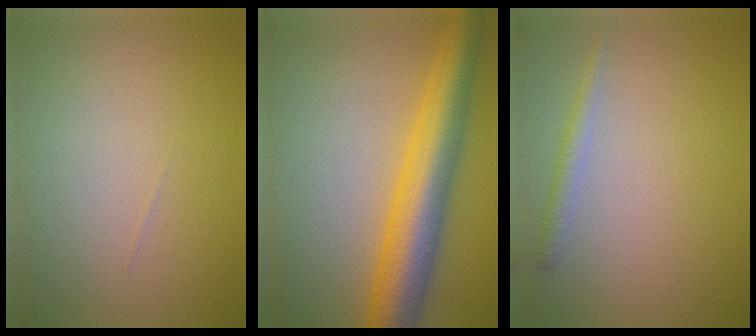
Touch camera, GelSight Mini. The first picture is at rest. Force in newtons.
{"total": 8.8, "press": 8.8, "slide": 0.2}
{"total": 1.4, "press": 1.4, "slide": 0.1}